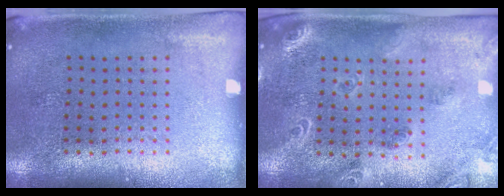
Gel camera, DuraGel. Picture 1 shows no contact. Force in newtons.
{"total": 1.8, "press": 1.7, "slide": 0.4}